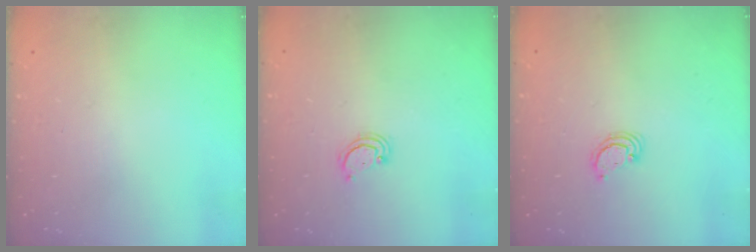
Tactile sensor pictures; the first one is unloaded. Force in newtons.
{"total": 2.5, "press": 2.4, "slide": 0.2}
{"total": 2.6, "press": 2.6, "slide": 0.3}